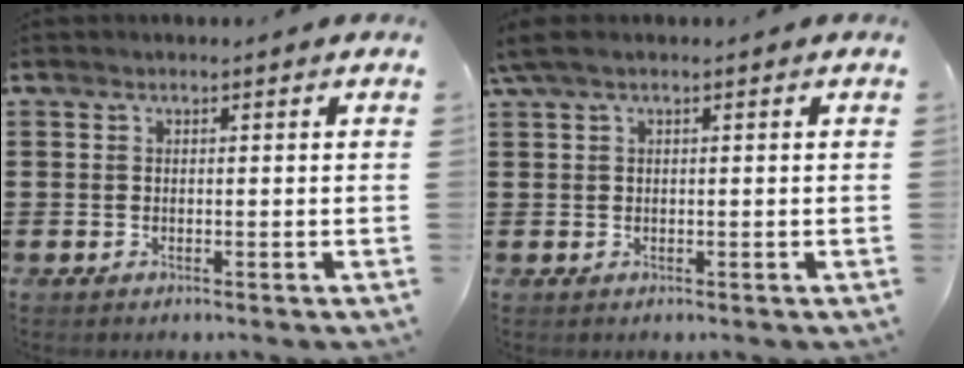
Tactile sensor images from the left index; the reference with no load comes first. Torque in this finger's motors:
{"motor_torque": [0.67, -0.63, 0.26, 0.08]}